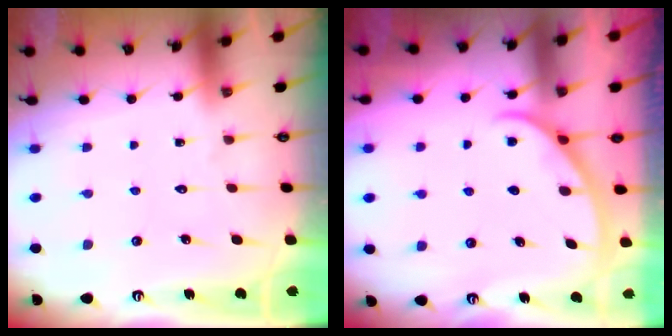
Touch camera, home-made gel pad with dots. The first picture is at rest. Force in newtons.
{"total": 2.4, "press": 2.4, "slide": 0.4}